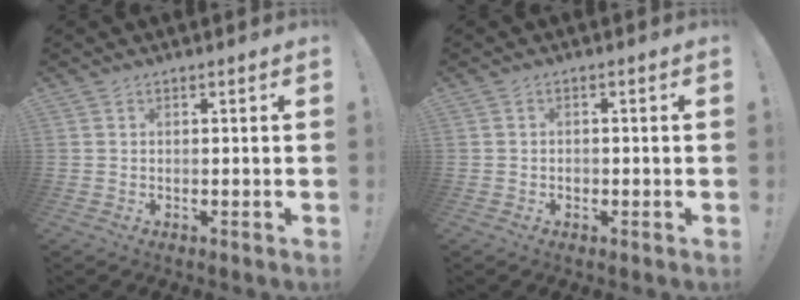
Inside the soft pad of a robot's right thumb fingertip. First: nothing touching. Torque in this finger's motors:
{"motor_torque": [0.13, -0.09, 0.10, -0.17, 0.00]}